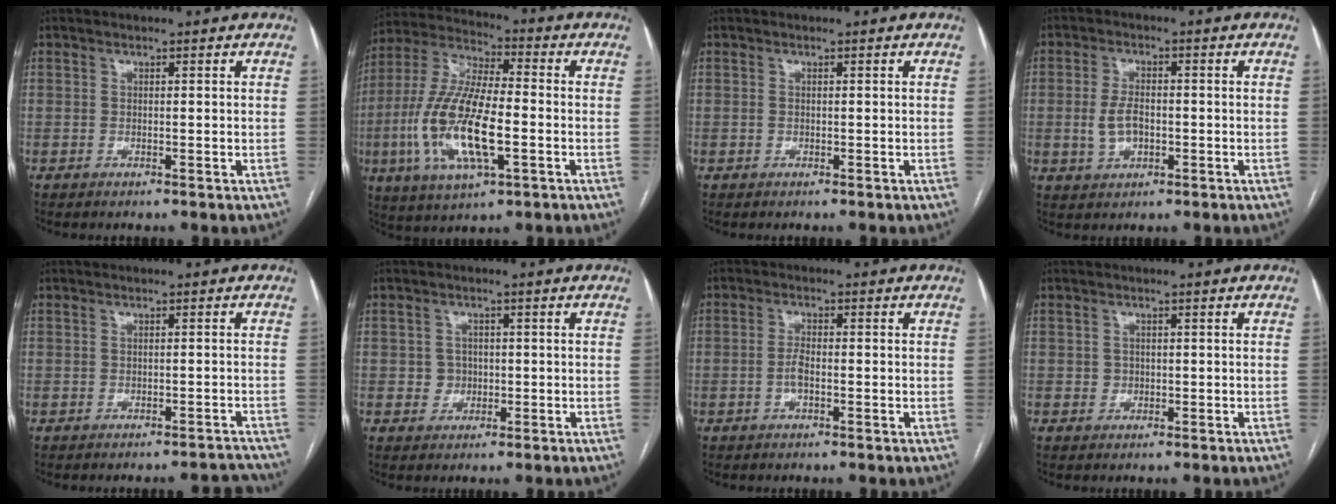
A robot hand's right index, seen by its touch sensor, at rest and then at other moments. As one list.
[{"total": 15.7, "force": [-3.7, 4.4, 14.7], "torque": [-0.317, -0.007, -0.065]}, {"total": 0.0}, {"total": 4.6, "force": [-0.8, 2.5, 3.7], "torque": [-0.080, 0.004, -0.012]}, {"total": 3.4, "force": [-3.4, 0.2, 0.1], "torque": [0.013, 0.004, -0.035]}, {"total": 2.3, "force": [-0.3, 2.2, 0.4], "torque": [0.000, 0.007, -0.003]}, {"total": 2.3, "force": [-0.7, 0.6, 2.1], "torque": [-0.045, 0.001, -0.014]}, {"total": 1.0, "force": [-0.1, 1.0, 0.2], "torque": [-0.001, 0.003, 0.000]}]